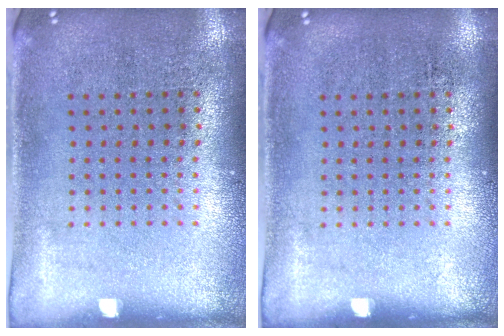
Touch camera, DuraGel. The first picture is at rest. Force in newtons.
{"total": 0.0}